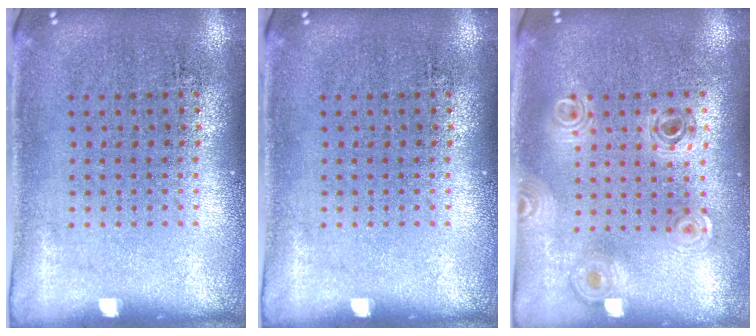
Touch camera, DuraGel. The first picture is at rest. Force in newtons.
{"total": 0.0}
{"total": 0.8, "press": 0.8, "slide": 0.2}